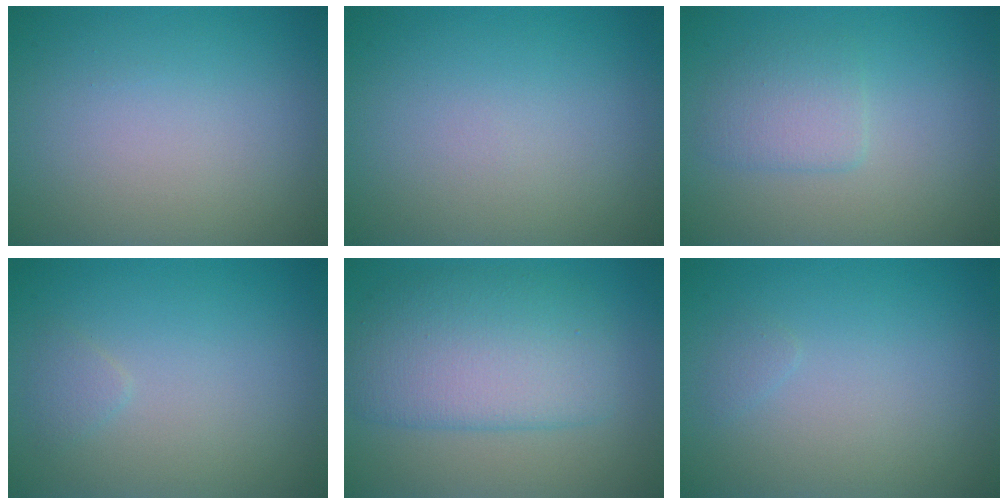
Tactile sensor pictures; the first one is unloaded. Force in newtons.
{"total": 0.0}
{"total": 2.1, "press": 2.1, "slide": 0.0}
{"total": 0.9, "press": 0.9, "slide": 0.0}
{"total": 6.0, "press": 6.0, "slide": 0.2}
{"total": 0.6, "press": 0.5, "slide": 0.1}